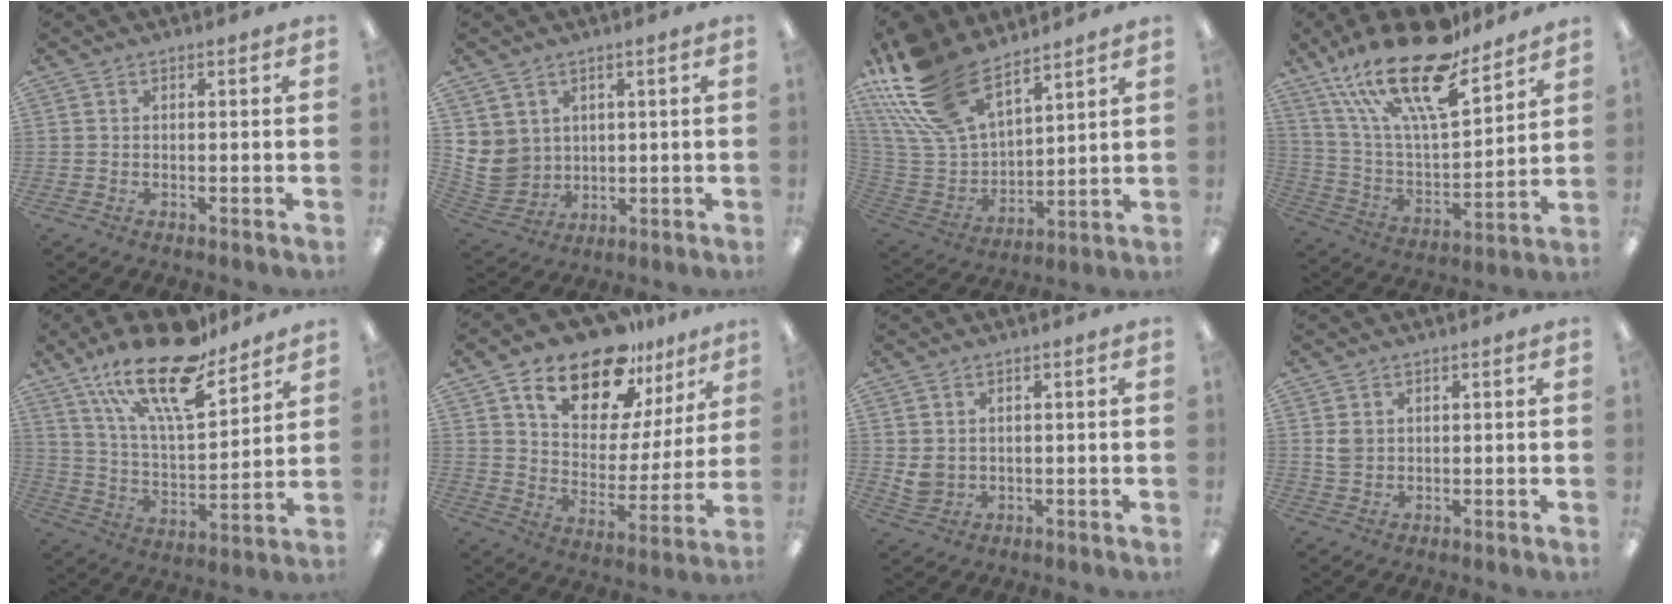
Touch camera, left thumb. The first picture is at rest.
{"total": 8.0, "force": [2.1, 7.5, 1.5], "torque": [-0.063, -0.020, 0.046]}
{"total": 22.2, "force": [15.2, 11.1, 11.7], "torque": [-0.276, -0.078, 0.283]}
{"total": 24.6, "force": [17.4, 8.2, 15.3], "torque": [-0.278, -0.113, 0.295]}
{"total": 22.2, "force": [16.0, 7.5, 13.5], "torque": [-0.234, -0.102, 0.276]}
{"total": 16.9, "force": [13.6, 7.5, 6.7], "torque": [-0.130, -0.096, 0.241]}
{"total": 3.6, "force": [1.5, 3.2, 0.9], "torque": [-0.015, -0.003, 0.030]}
{"total": 3.4, "force": [1.3, 2.9, 1.1], "torque": [-0.010, -0.002, 0.023]}